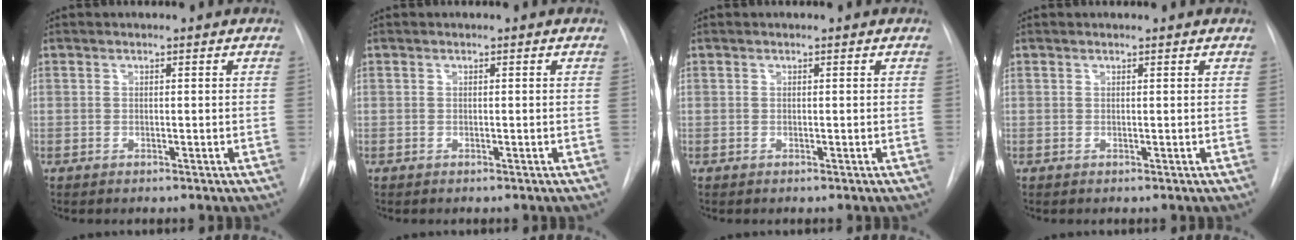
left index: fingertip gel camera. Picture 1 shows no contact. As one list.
[{"total": 0.0}, {"total": 0.0}, {"total": 0.9, "force": [0.9, 0.1, 0.1], "torque": [-0.009, 0.007, 0.013]}]